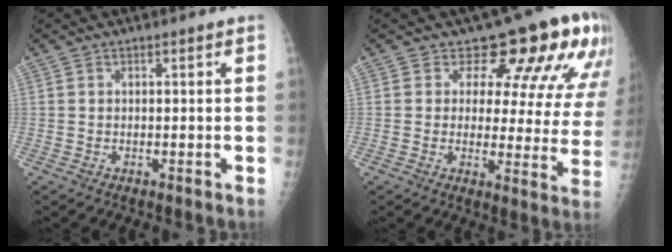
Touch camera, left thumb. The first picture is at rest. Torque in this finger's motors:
{"motor_torque": [0.28, 0.46, -0.02, -0.33, 0.04]}